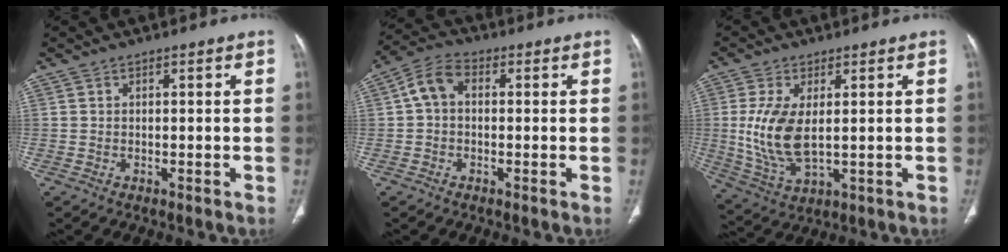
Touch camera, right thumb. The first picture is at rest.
{"total": 5.9, "force": [0.4, 4.1, 4.1], "torque": [-0.072, 0.019, -0.003]}
{"total": 11.0, "force": [0.8, 5.4, 9.6], "torque": [-0.202, -0.014, 0.028]}